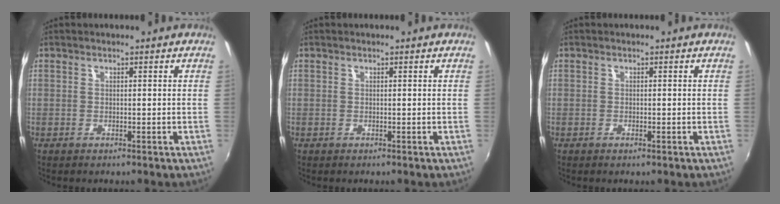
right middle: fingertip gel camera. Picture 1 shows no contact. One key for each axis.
{"total": 0.0}
{"total": 0.6, "fx": -0.4, "fy": 0.2, "fz": 0.4, "tx": -0.007, "ty": 0.000, "tz": -0.007}